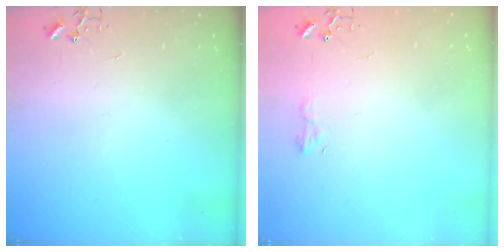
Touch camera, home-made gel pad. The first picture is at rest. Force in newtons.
{"total": 5.6, "press": 5.6, "slide": 0.6}